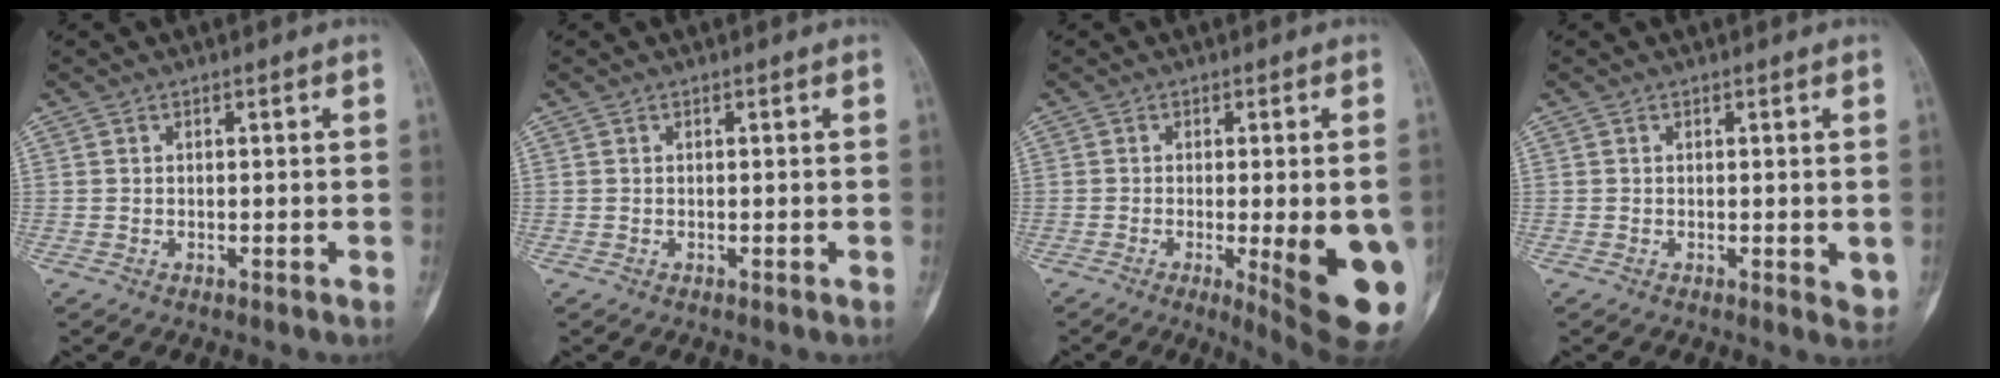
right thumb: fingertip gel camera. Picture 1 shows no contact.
{"total": 0.0}
{"total": 16.1, "force": [-4.0, 3.7, 15.2], "torque": [-0.145, -0.015, -0.035]}
{"total": 2.3, "force": [-0.1, 0.8, 2.1], "torque": [-0.020, -0.007, -0.002]}